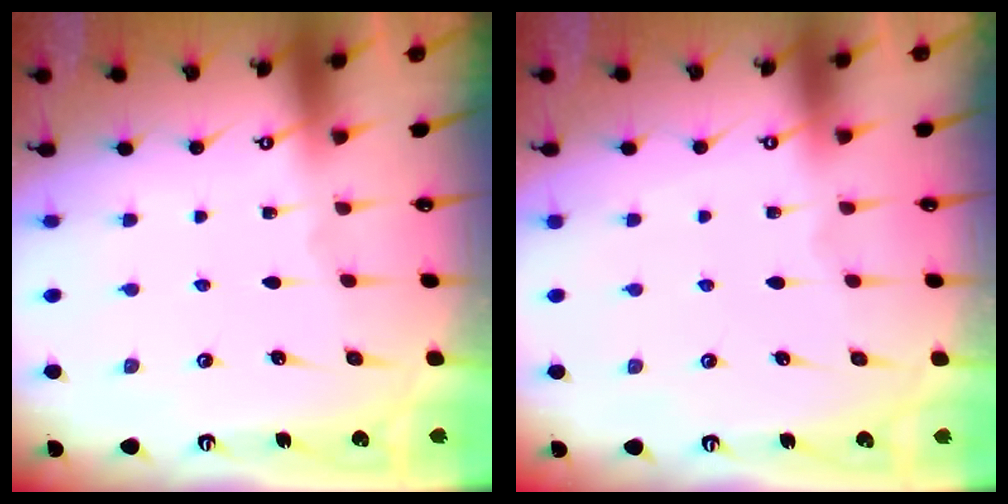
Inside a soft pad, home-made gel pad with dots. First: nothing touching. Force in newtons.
{"total": 4.0, "press": 4.0, "slide": 0.1}